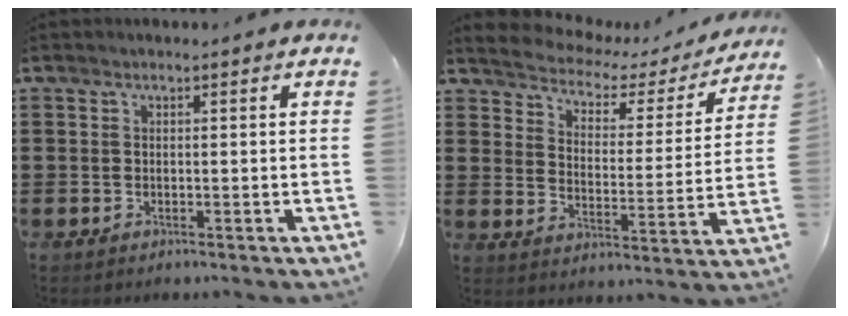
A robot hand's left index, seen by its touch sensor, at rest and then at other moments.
{"total": 3.0, "force": [2.7, 1.2, 0.5], "torque": [-0.032, -0.024, 0.035]}